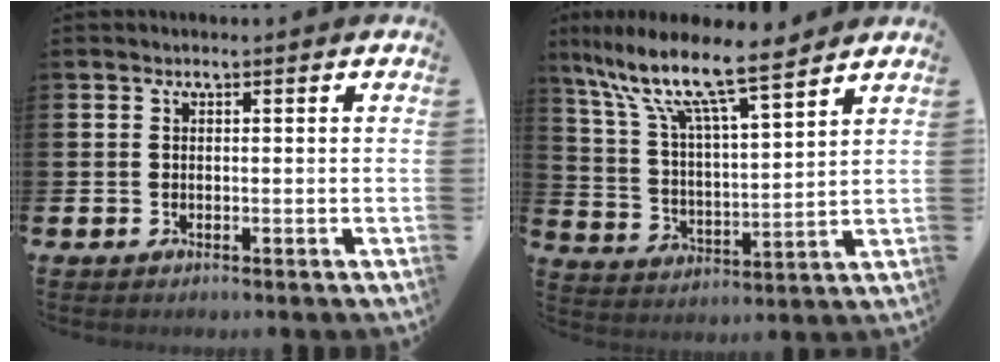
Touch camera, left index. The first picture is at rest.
{"total": 11.0, "force": [9.1, 1.9, 5.8], "torque": [-0.146, -0.054, 0.153]}